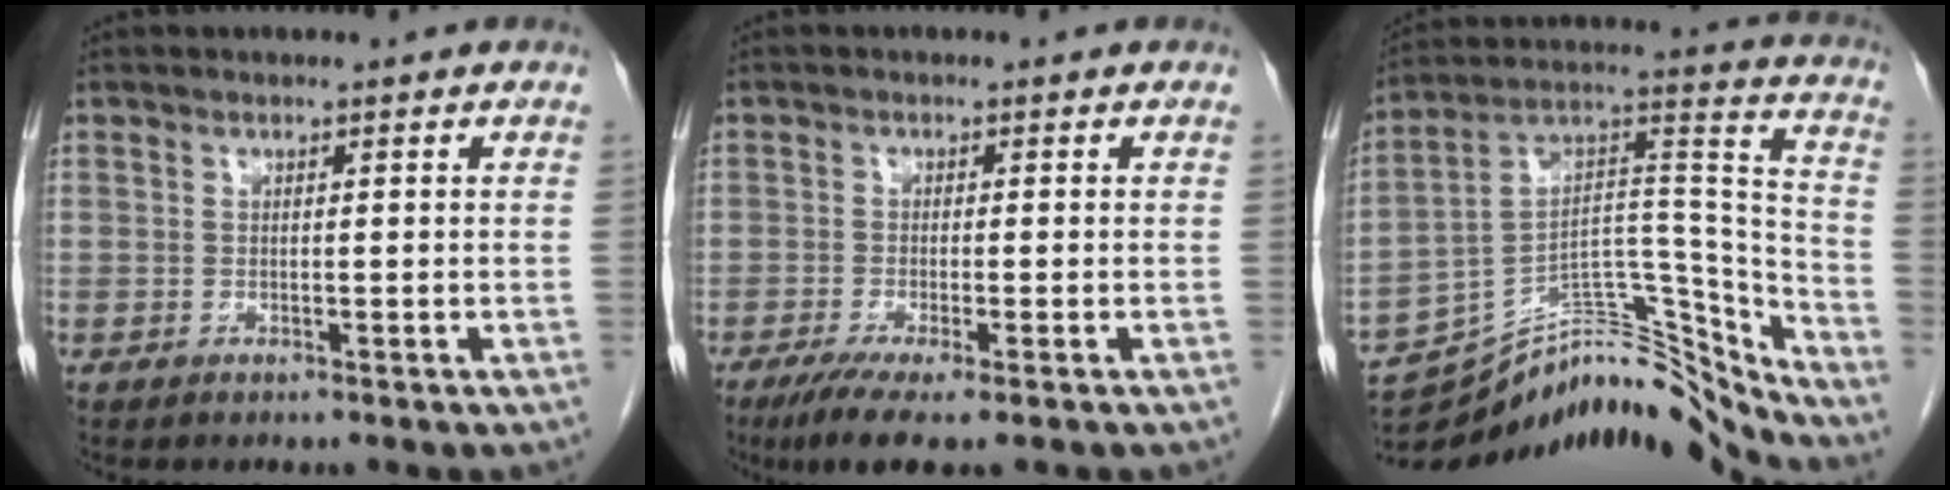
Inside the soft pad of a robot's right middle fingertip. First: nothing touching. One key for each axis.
{"total": 5.8, "fx": -3.8, "fy": 0.5, "fz": 4.4, "tx": -0.071, "ty": -0.016, "tz": -0.062}
{"total": 20.4, "fx": -19.7, "fy": 2.3, "fz": 5.0, "tx": -0.070, "ty": 0.069, "tz": -0.313}